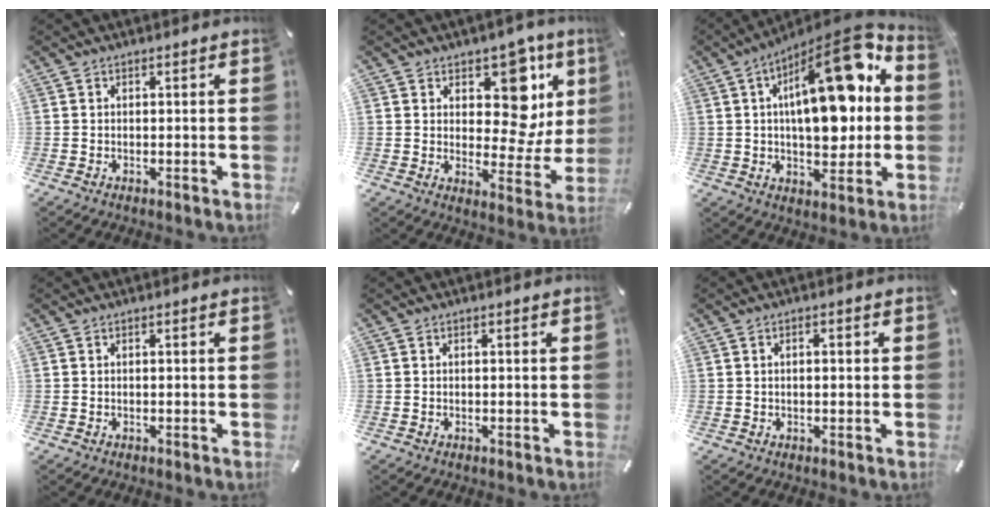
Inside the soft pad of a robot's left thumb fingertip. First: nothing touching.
{"total": 14.5, "force": [6.8, 8.6, 9.5], "torque": [-0.110, -0.059, 0.117]}
{"total": 21.6, "force": [6.4, 9.8, 18.2], "torque": [-0.267, -0.035, 0.099]}
{"total": 0.0}
{"total": 0.0}
{"total": 1.4, "force": [0.0, 0.7, 1.2], "torque": [-0.024, 0.005, -0.001]}